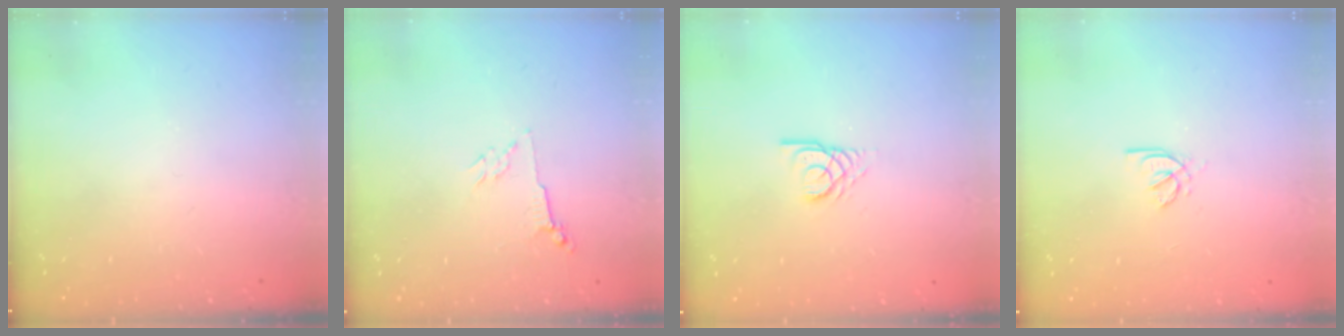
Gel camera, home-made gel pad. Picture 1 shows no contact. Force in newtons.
{"total": 2.8, "press": 2.7, "slide": 0.6}
{"total": 2.9, "press": 2.9, "slide": 0.1}
{"total": 2.1, "press": 2.1, "slide": 0.6}